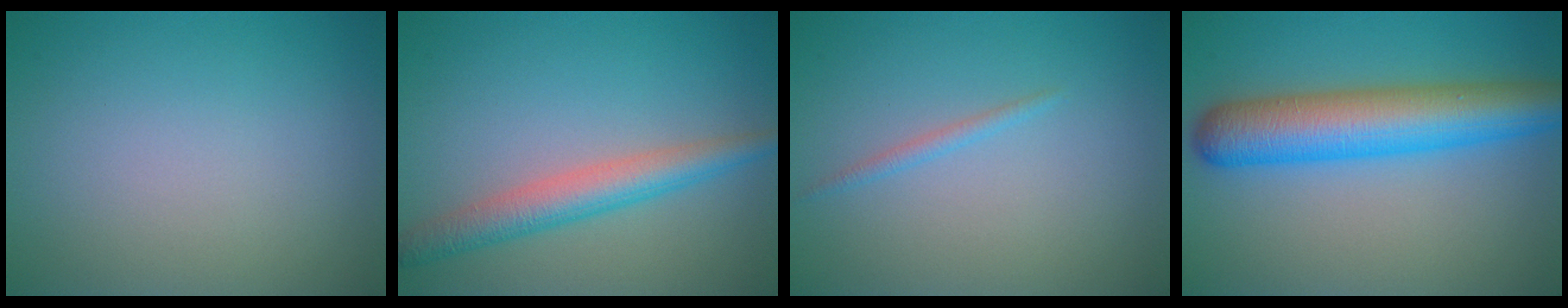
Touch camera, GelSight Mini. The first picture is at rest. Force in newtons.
{"total": 3.9, "press": 3.9, "slide": 0.1}
{"total": 0.5, "press": 0.5, "slide": 0.1}
{"total": 8.4, "press": 8.4, "slide": 0.2}